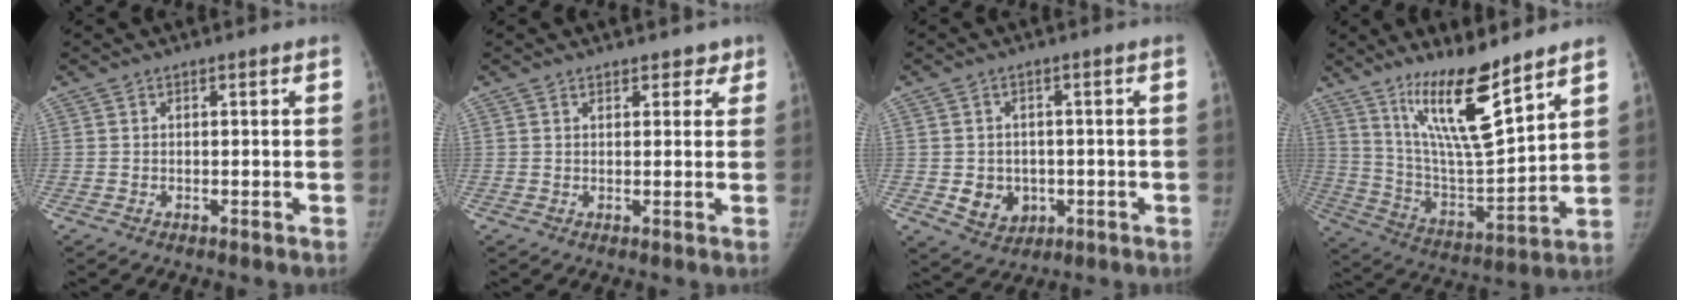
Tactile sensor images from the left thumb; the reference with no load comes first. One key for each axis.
{"total": 2.5, "fx": 1.8, "fy": 1.5, "fz": 0.7, "tx": 0.019, "ty": -0.006, "tz": 0.017}
{"total": 6.5, "fx": -1.3, "fy": 5.5, "fz": 3.1, "tx": -0.024, "ty": 0.005, "tz": -0.006}
{"total": 16.9, "fx": 11.5, "fy": 3.1, "fz": 12.0, "tx": -0.191, "ty": -0.080, "tz": 0.221}